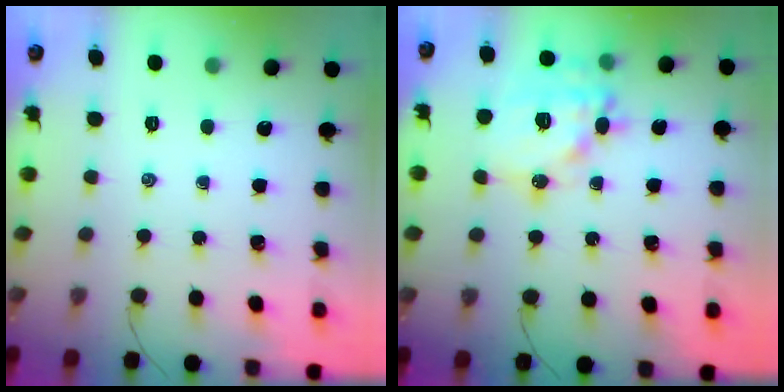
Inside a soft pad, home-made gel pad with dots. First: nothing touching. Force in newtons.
{"total": 16.0, "press": 15.8, "slide": 2.4}